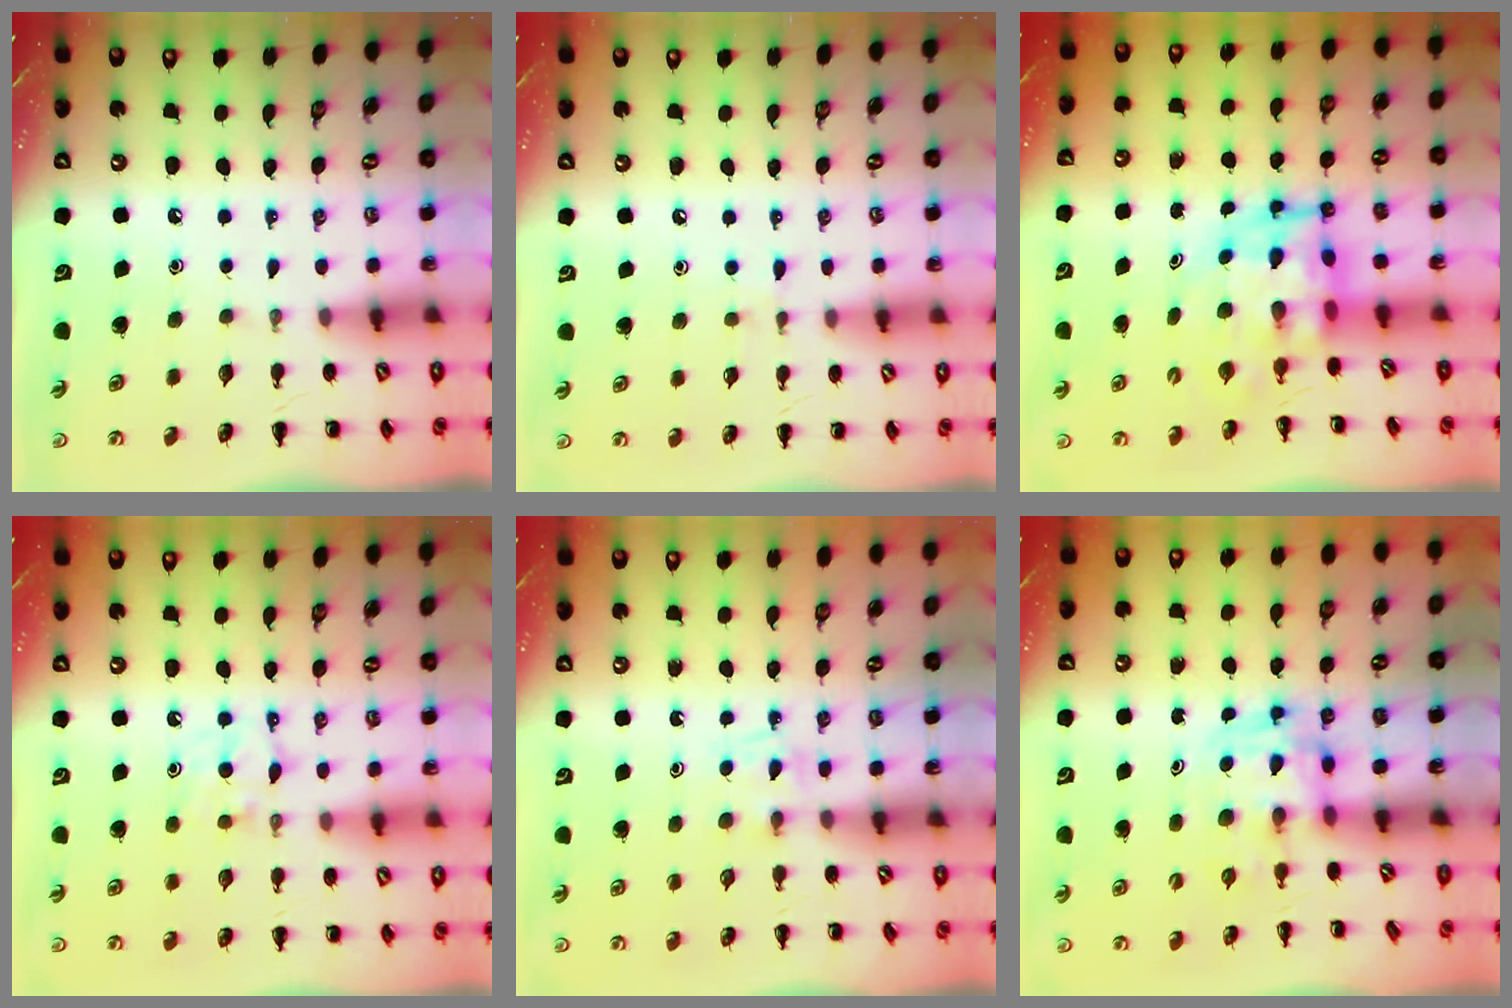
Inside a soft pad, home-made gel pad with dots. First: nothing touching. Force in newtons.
{"total": 3.7, "press": 3.4, "slide": 1.5}
{"total": 6.5, "press": 6.2, "slide": 2.1}
{"total": 6.2, "press": 5.9, "slide": 1.9}
{"total": 3.0, "press": 2.8, "slide": 1.1}
{"total": 3.7, "press": 3.6, "slide": 0.6}